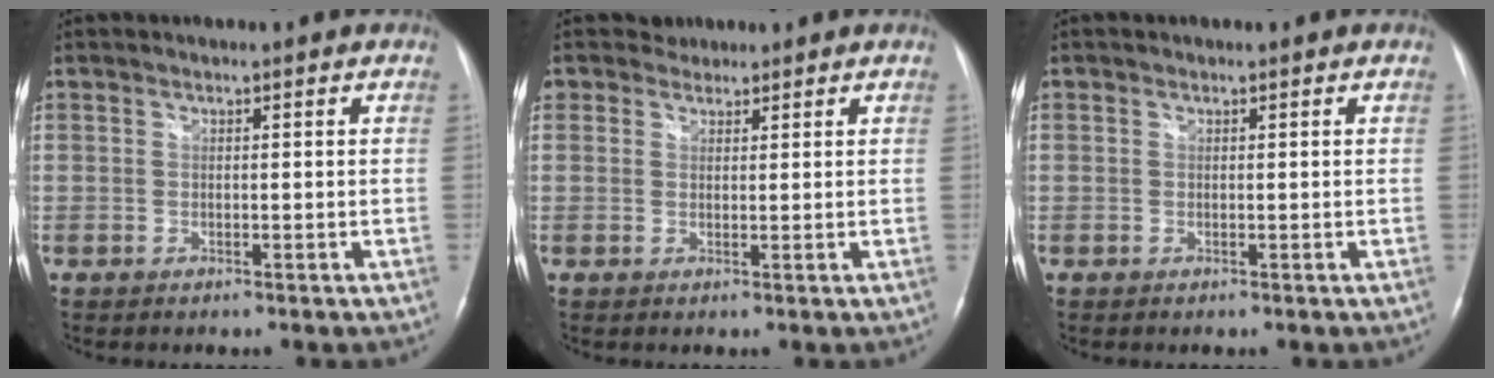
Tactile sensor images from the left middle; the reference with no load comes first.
{"total": 1.9, "force": [1.5, 1.0, -0.5], "torque": [0.011, 0.006, 0.018]}
{"total": 0.0}